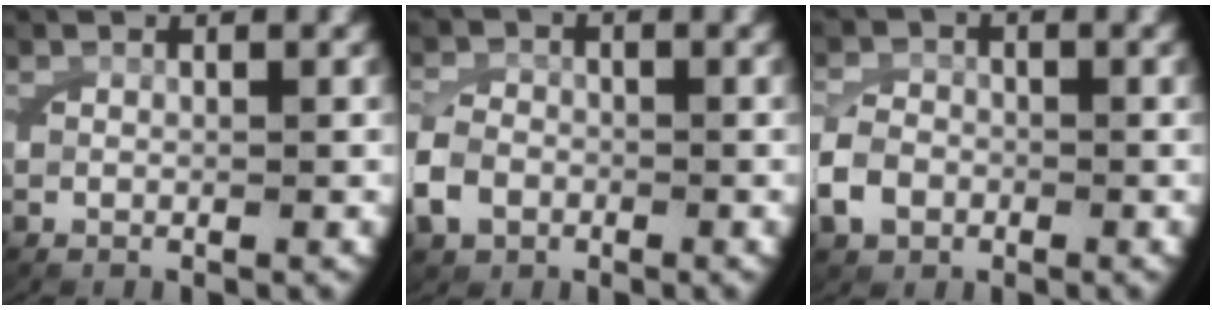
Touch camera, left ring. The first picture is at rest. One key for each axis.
{"total": 3.7, "fx": -1.4, "fy": 3.1, "fz": 1.4, "tx": -0.043, "ty": -0.006, "tz": -0.023}
{"total": 3.3, "fx": -1.2, "fy": 2.7, "fz": 1.4, "tx": -0.039, "ty": -0.003, "tz": -0.021}